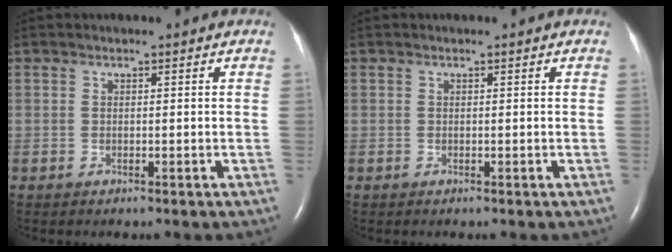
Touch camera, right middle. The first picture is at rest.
{"total": 0.0}